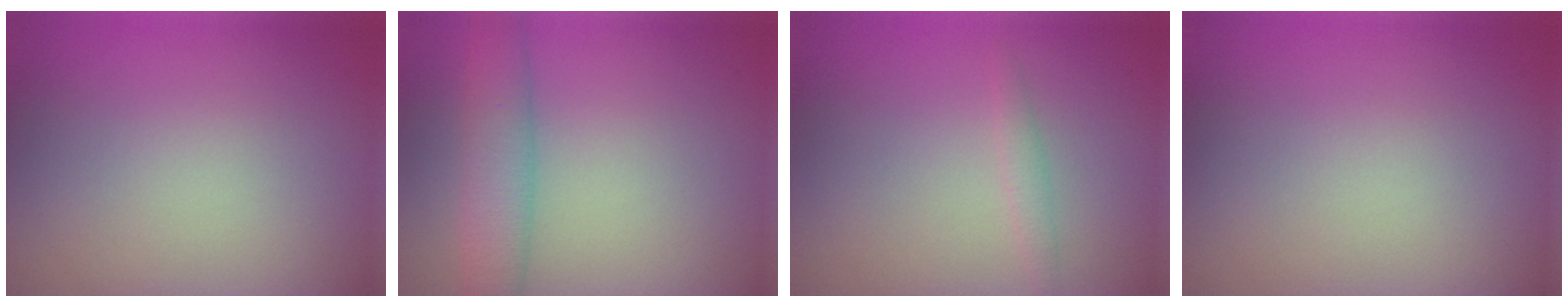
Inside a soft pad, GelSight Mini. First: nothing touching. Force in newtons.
{"total": 4.4, "press": 4.4, "slide": 0.5}
{"total": 1.0, "press": 1.0, "slide": 0.1}
{"total": 0.0}